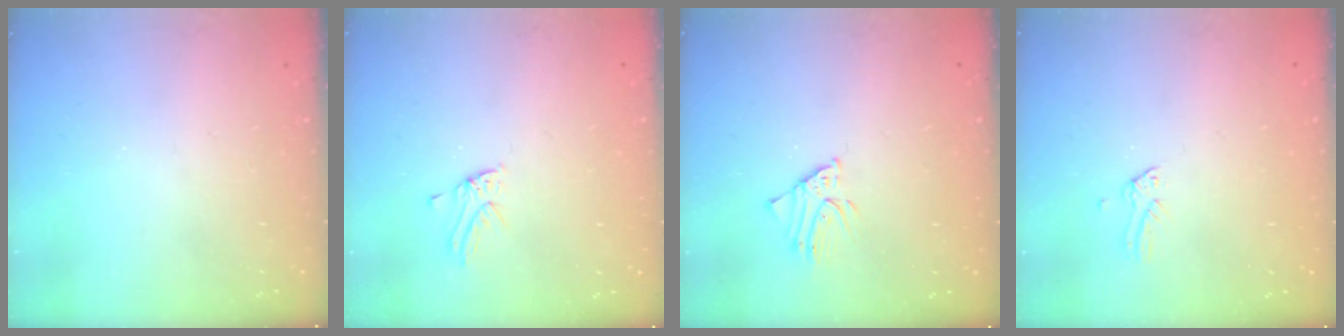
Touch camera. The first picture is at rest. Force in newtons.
{"total": 1.4, "press": 1.4, "slide": 0.1}
{"total": 2.3, "press": 2.3, "slide": 0.2}
{"total": 0.0}